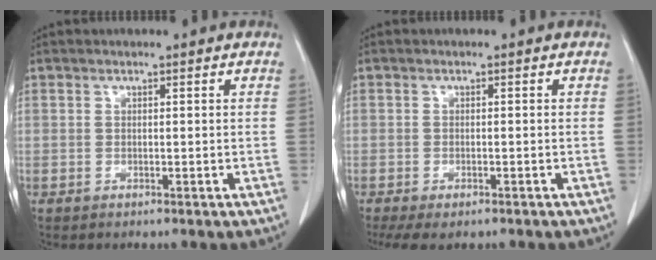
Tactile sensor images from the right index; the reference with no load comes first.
{"total": 7.3, "force": [-4.9, 3.3, 4.3], "torque": [-0.087, -0.007, -0.072]}